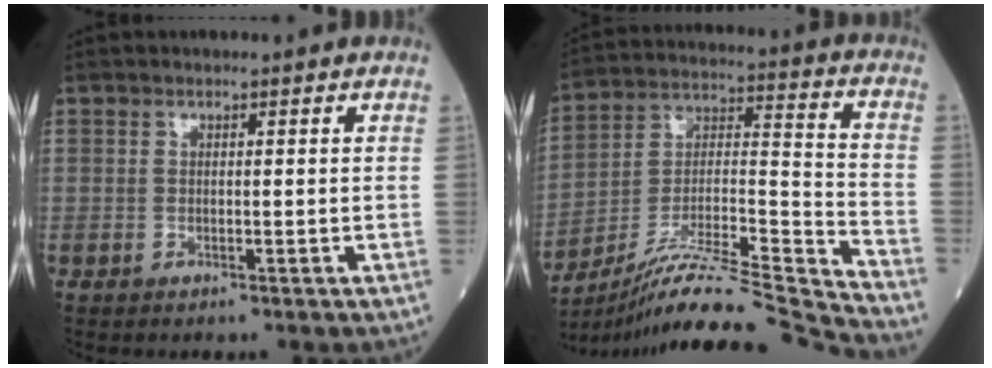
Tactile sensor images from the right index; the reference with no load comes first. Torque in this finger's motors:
{"motor_torque": [-0.48, -0.55, 0.47, 0.08]}